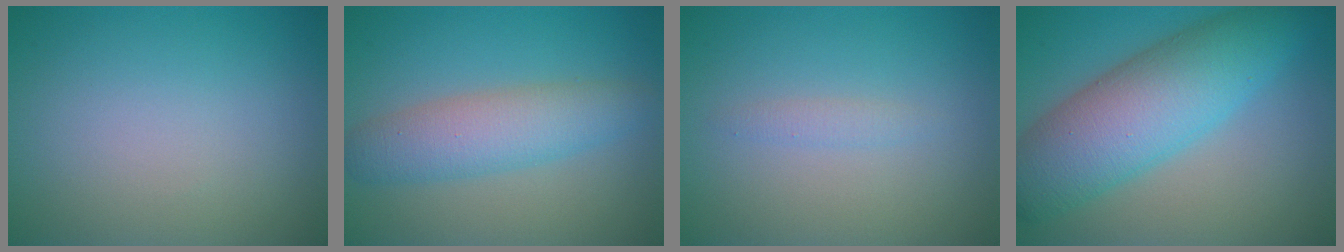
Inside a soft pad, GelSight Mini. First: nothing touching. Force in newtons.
{"total": 4.6, "press": 4.6, "slide": 0.1}
{"total": 0.9, "press": 0.9, "slide": 0.2}
{"total": 9.2, "press": 9.2, "slide": 0.1}